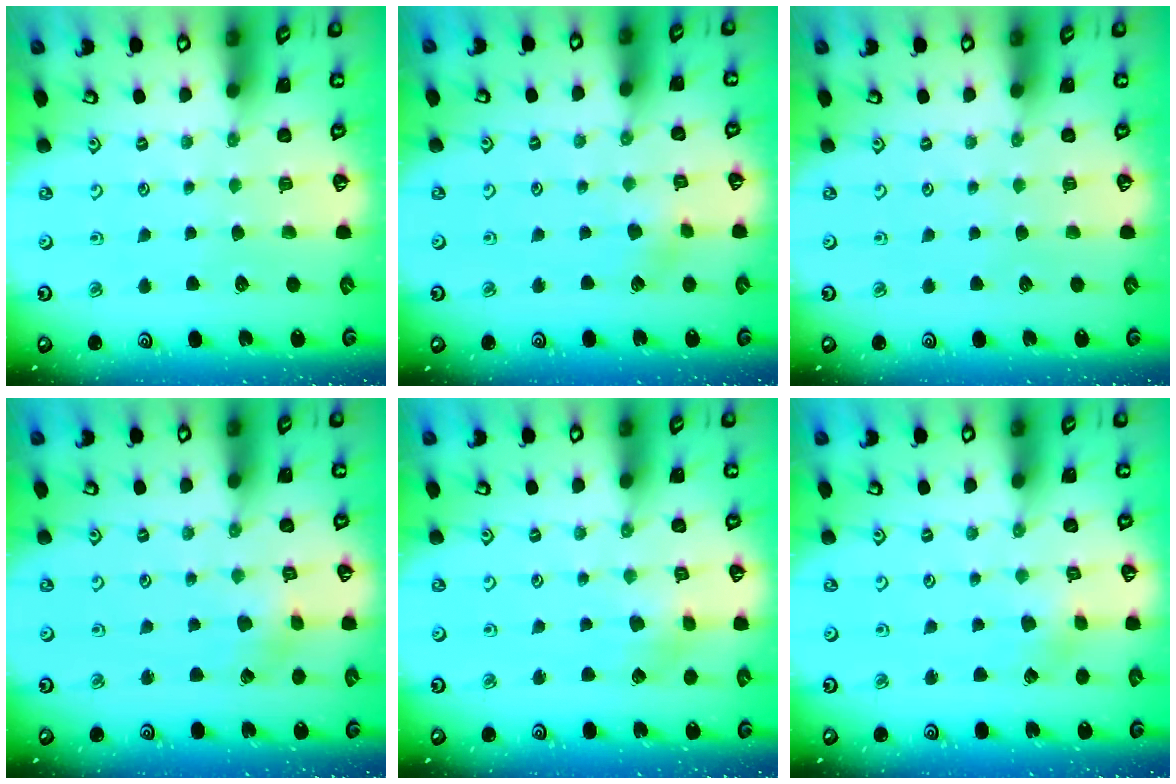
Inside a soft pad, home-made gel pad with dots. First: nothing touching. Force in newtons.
{"total": 2.7, "press": 2.6, "slide": 0.5}
{"total": 0.0}
{"total": 2.2, "press": 2.2, "slide": 0.3}
{"total": 3.0, "press": 2.9, "slide": 0.3}
{"total": 2.0, "press": 2.0, "slide": 0.1}